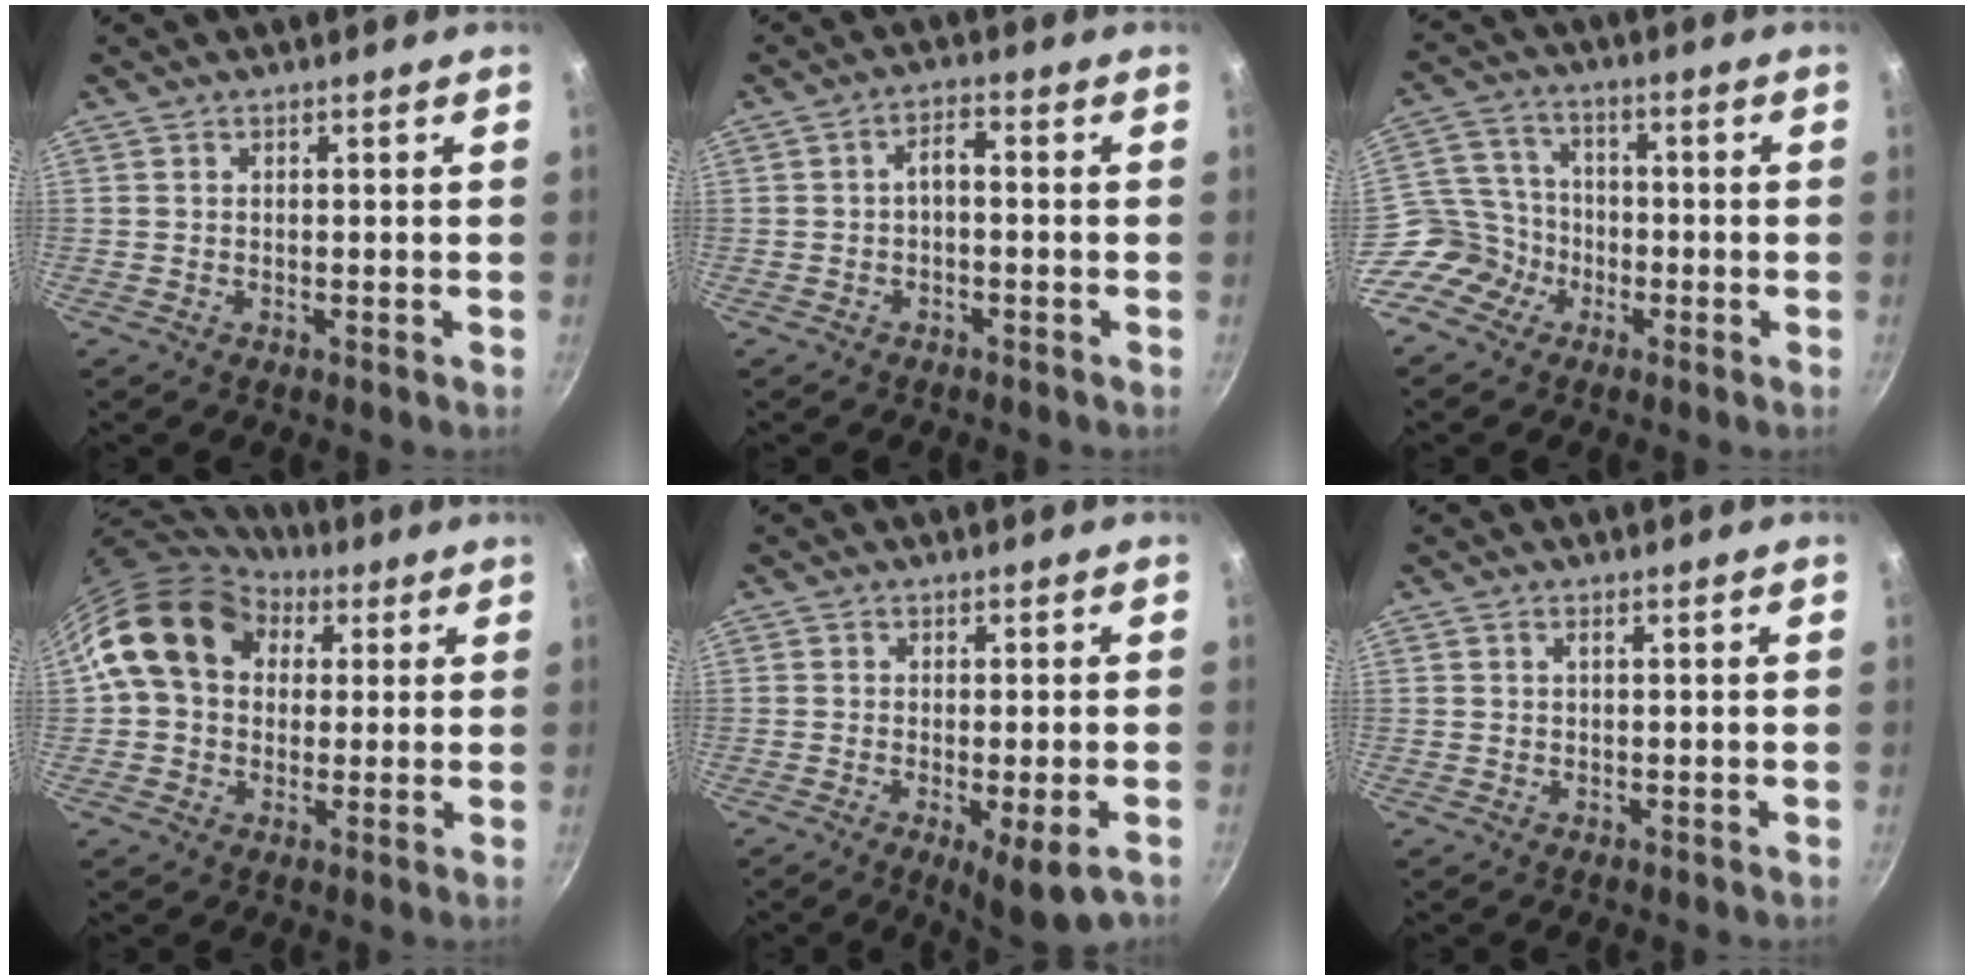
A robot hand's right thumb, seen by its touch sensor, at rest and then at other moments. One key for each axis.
{"total": 3.0, "fx": -0.8, "fy": 1.4, "fz": 2.5, "tx": -0.040, "ty": 0.023, "tz": -0.016}
{"total": 8.7, "fx": -4.2, "fy": 7.3, "fz": 2.3, "tx": -0.004, "ty": 0.049, "tz": -0.092}
{"total": 14.9, "fx": 5.2, "fy": 11.4, "fz": 8.0, "tx": -0.112, "ty": 0.014, "tz": 0.078}
{"total": 6.9, "fx": -2.7, "fy": 1.3, "fz": 6.2, "tx": -0.094, "ty": -0.003, "tz": -0.034}
{"total": 0.5, "fx": 0.1, "fy": 0.1, "fz": 0.5, "tx": -0.009, "ty": 0.002, "tz": 0.002}